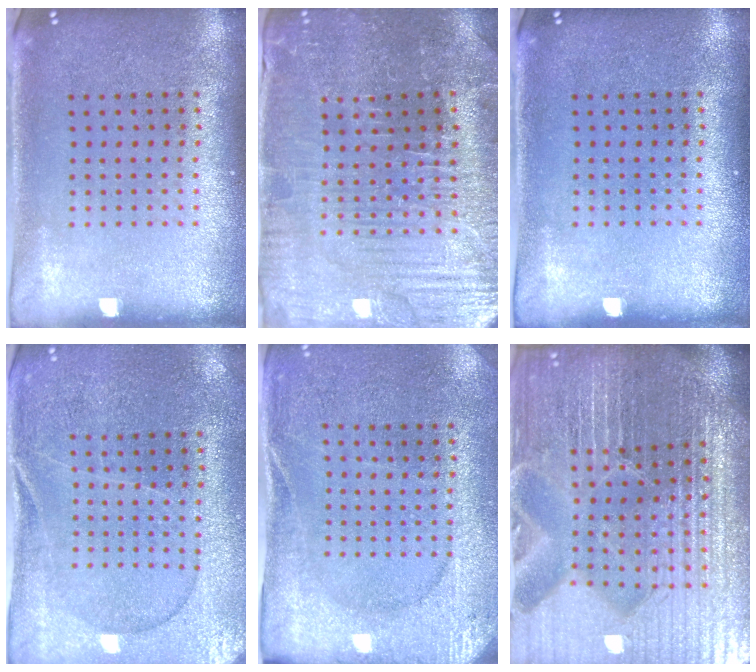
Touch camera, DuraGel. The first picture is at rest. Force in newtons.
{"total": 3.6, "press": 3.6, "slide": 0.4}
{"total": 0.0}
{"total": 0.8, "press": 0.6, "slide": 0.5}
{"total": 2.6, "press": 2.5, "slide": 0.5}
{"total": 7.2, "press": 6.3, "slide": 3.4}